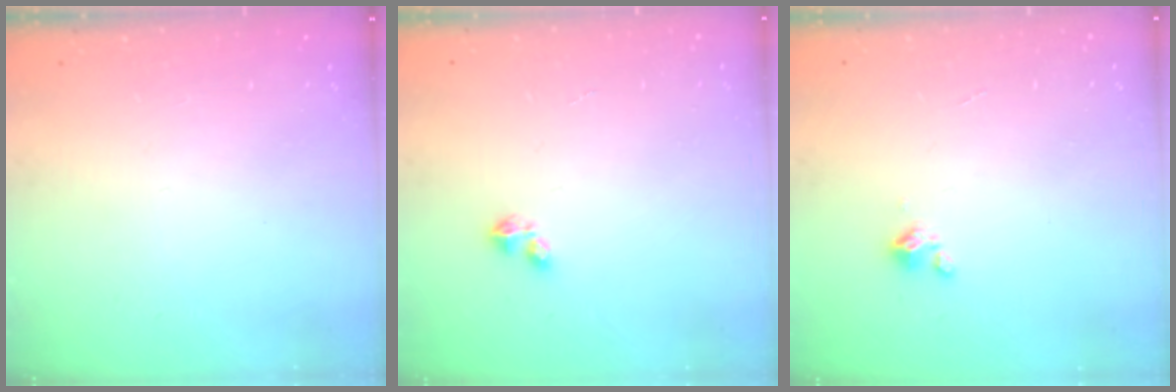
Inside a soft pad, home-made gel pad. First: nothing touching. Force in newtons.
{"total": 2.4, "press": 2.4, "slide": 0.5}
{"total": 0.9, "press": 0.9, "slide": 0.2}